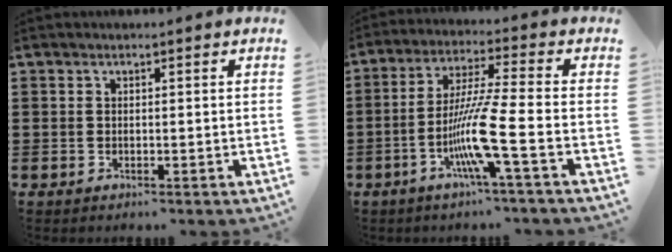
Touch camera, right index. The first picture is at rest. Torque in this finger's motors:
{"motor_torque": [2.14, 0.00, 0.99, 0.14]}